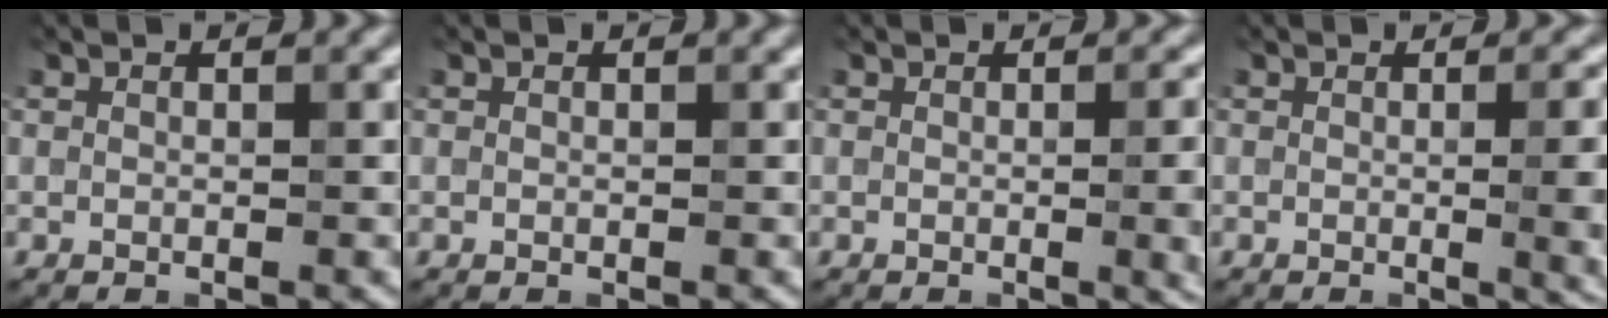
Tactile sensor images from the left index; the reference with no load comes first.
{"total": 0.0}
{"total": 4.7, "force": [-0.4, 1.9, 4.3], "torque": [-0.035, -0.004, -0.001]}
{"total": 6.7, "force": [-0.3, 2.9, 6.0], "torque": [-0.039, -0.006, 0.004]}